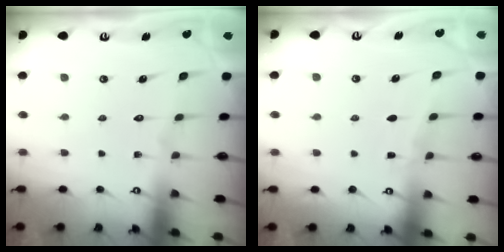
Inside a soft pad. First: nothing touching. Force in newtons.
{"total": 3.3, "press": 3.2, "slide": 0.4}